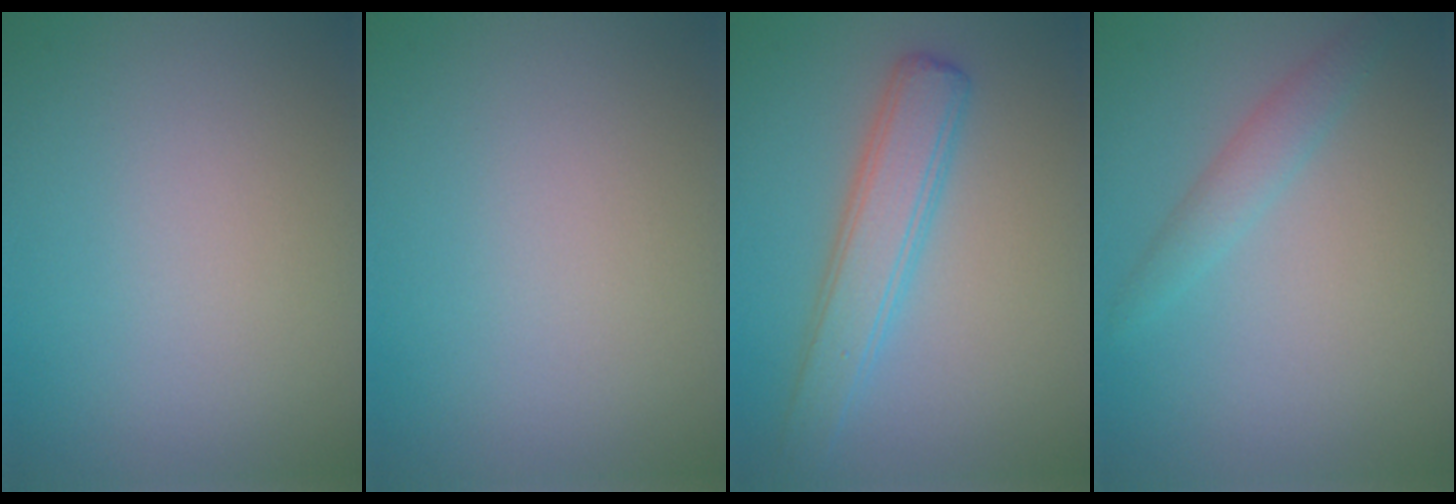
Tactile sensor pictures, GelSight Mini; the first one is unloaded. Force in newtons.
{"total": 0.0}
{"total": 3.9, "press": 3.9, "slide": 0.1}
{"total": 1.9, "press": 1.9, "slide": 0.1}